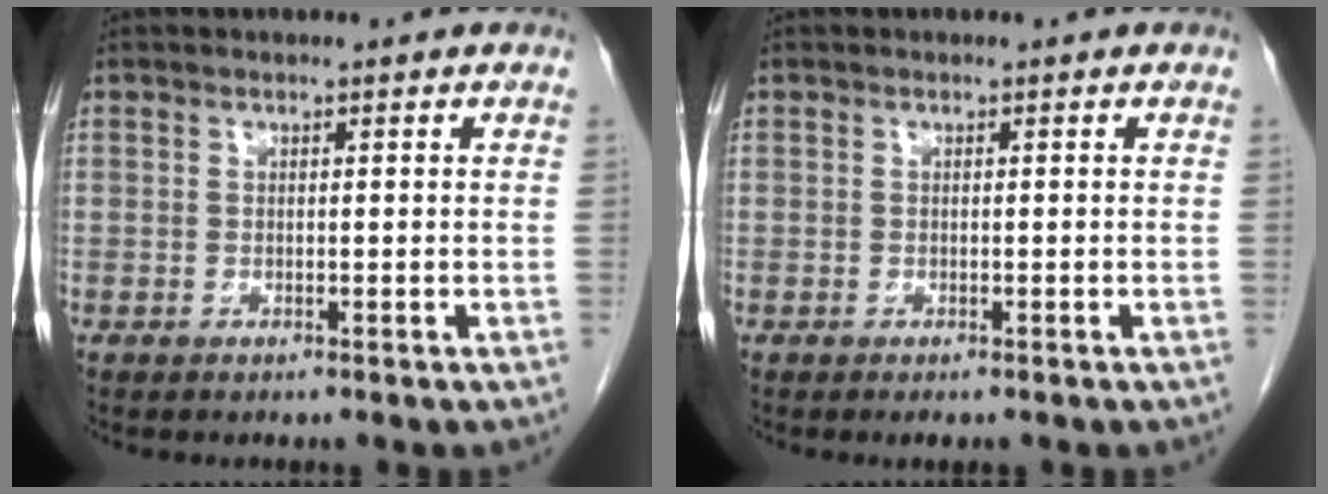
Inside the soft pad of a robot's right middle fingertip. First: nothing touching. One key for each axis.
{"total": 0.9, "fx": -0.7, "fy": 0.4, "fz": 0.5, "tx": -0.005, "ty": -0.001, "tz": -0.005}